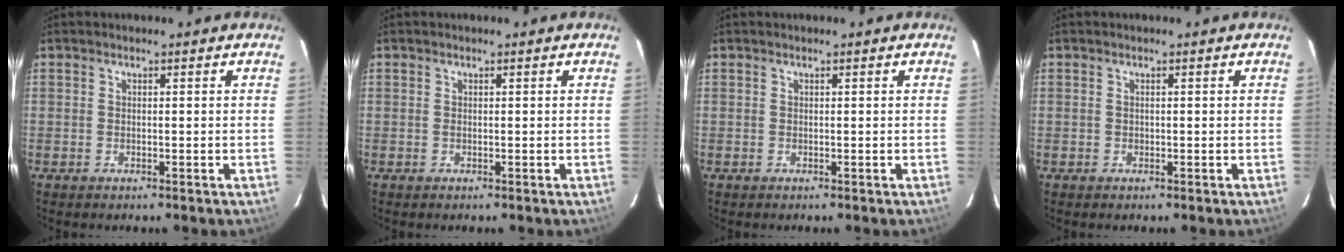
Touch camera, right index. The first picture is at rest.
{"total": 0.0}
{"total": 0.0}
{"total": 0.0}